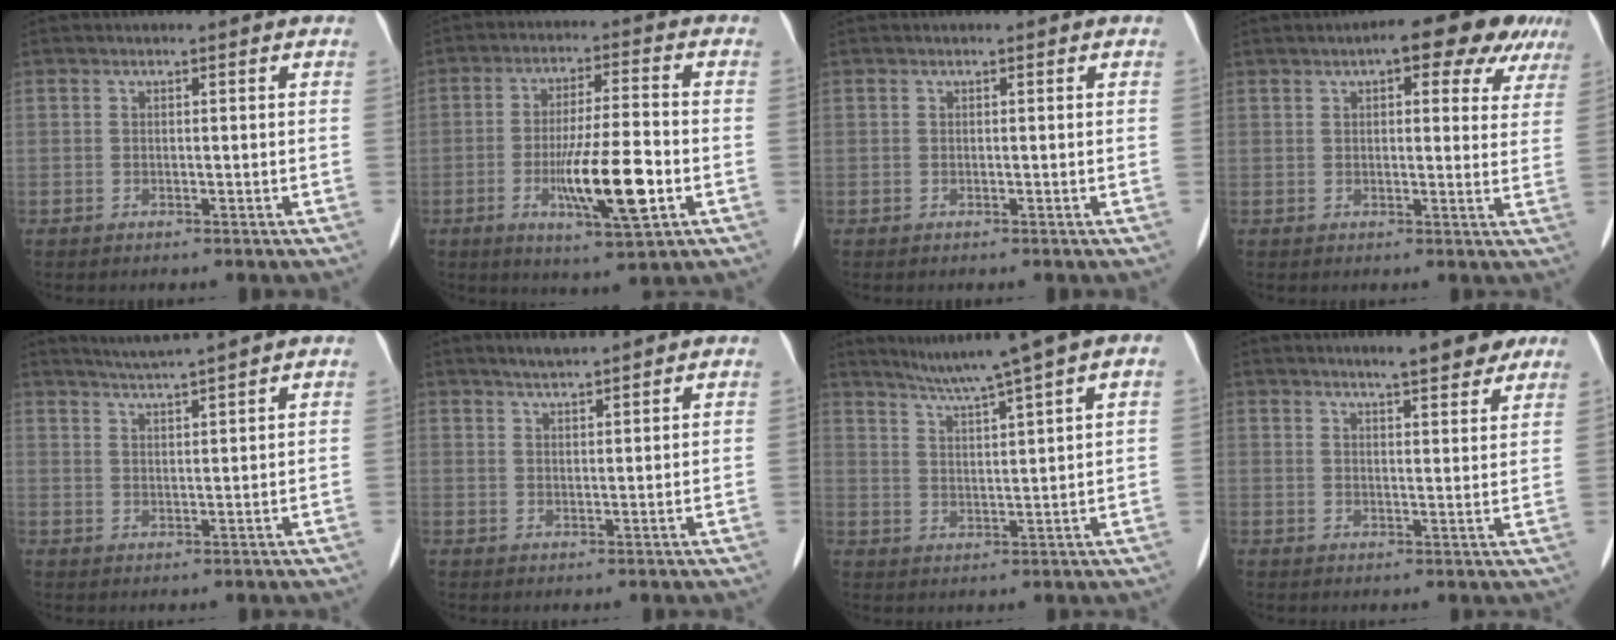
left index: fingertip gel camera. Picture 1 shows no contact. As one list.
[{"total": 11.1, "force": [-3.4, 1.3, 10.5], "torque": [-0.190, -0.012, -0.056]}, {"total": 0.0}, {"total": 10.5, "force": [6.7, 3.7, 7.2], "torque": [-0.077, 0.020, 0.074]}, {"total": 4.9, "force": [4.4, -1.2, 1.8], "torque": [-0.035, 0.010, 0.078]}, {"total": 3.5, "force": [3.2, 0.2, 1.5], "torque": [-0.027, 0.015, 0.055]}, {"total": 9.6, "force": [6.7, -0.4, 6.9], "torque": [-0.108, 0.026, 0.100]}, {"total": 8.3, "force": [6.9, 1.4, 4.5], "torque": [-0.055, 0.007, 0.083]}]